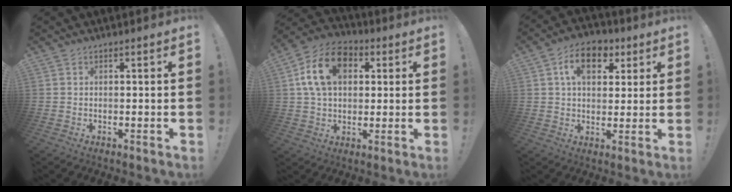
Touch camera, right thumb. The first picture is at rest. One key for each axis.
{"total": 15.4, "fx": 4.7, "fy": 10.6, "fz": 10.1, "tx": -0.173, "ty": -0.002, "tz": 0.087}
{"total": 11.0, "fx": 4.2, "fy": 7.5, "fz": 6.9, "tx": -0.102, "ty": 0.002, "tz": 0.077}